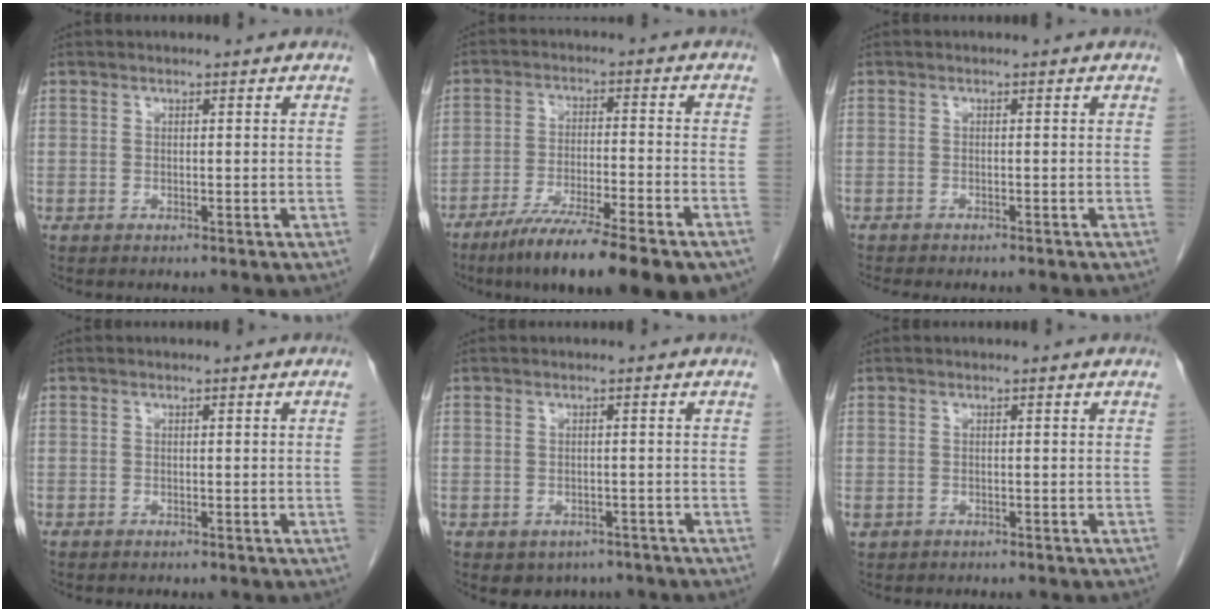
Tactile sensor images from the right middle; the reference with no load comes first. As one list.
[{"total": 17.1, "force": [-12.6, 1.9, 11.4], "torque": [-0.140, -0.025, -0.196]}, {"total": 4.8, "force": [-4.2, 1.0, 2.1], "torque": [-0.024, -0.007, -0.056]}, {"total": 0.5, "force": [-0.1, -0.2, 0.5], "torque": [0.002, 0.002, -0.001]}, {"total": 3.7, "force": [-2.5, 2.6, 0.9], "torque": [-0.005, 0.005, -0.029]}, {"total": 0.9, "force": [-0.3, 0.8, 0.3], "torque": [-0.006, 0.003, 0.001]}]